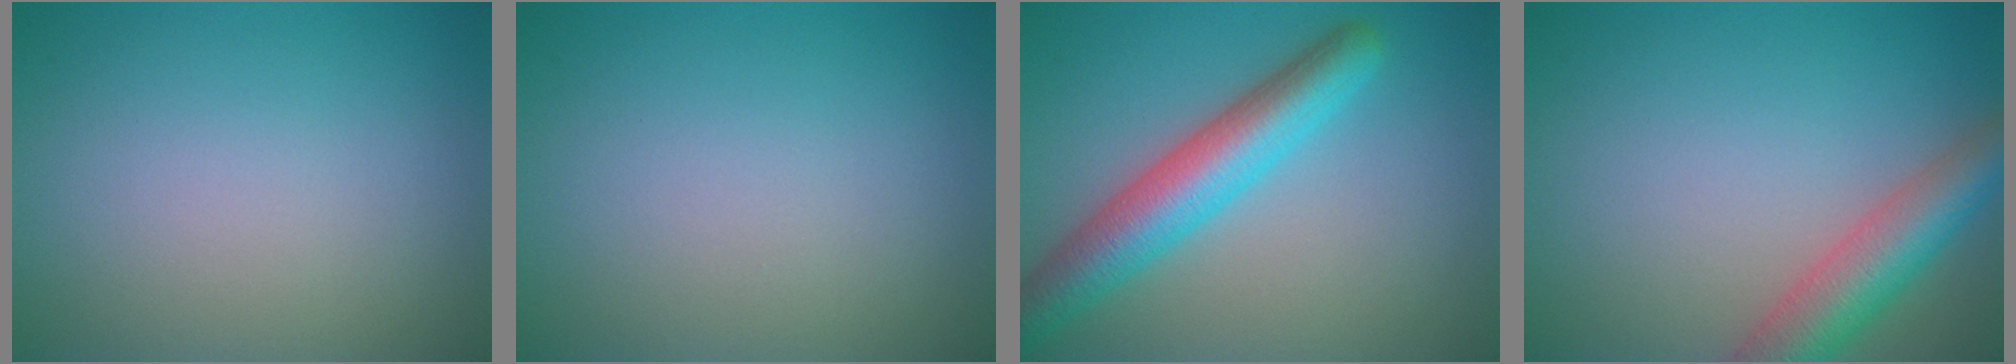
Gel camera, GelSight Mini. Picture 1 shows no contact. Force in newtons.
{"total": 0.0}
{"total": 6.2, "press": 6.2, "slide": 0.1}
{"total": 5.5, "press": 5.5, "slide": 0.2}